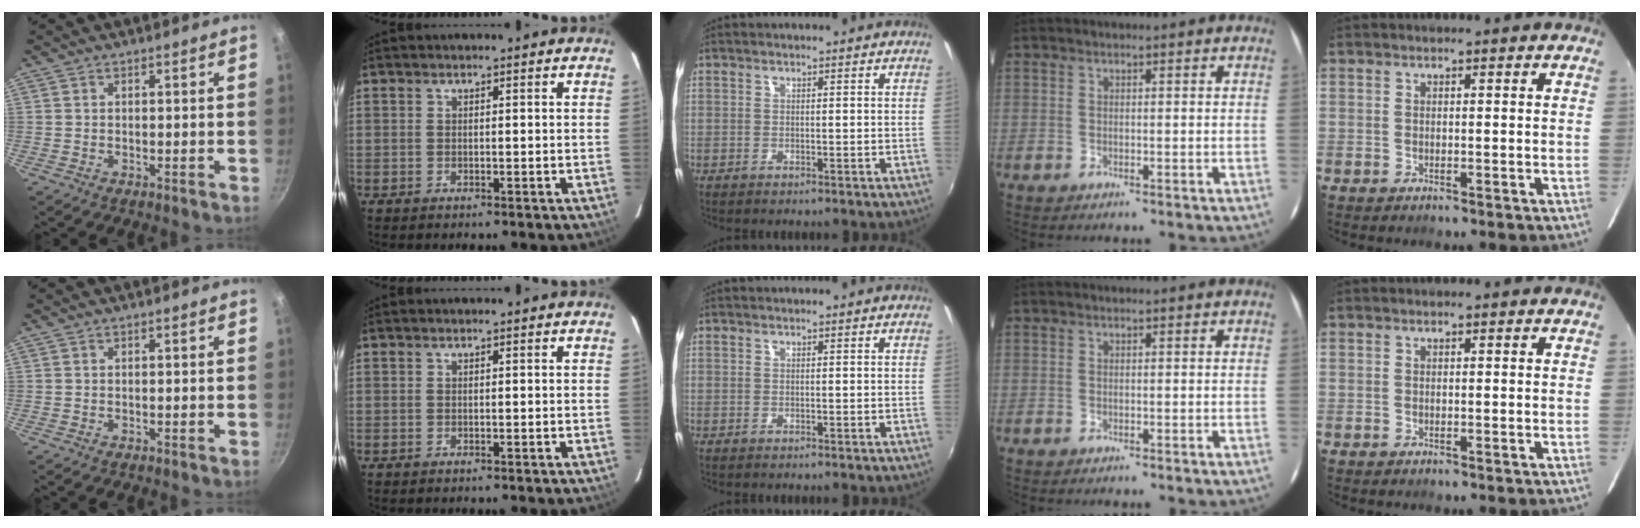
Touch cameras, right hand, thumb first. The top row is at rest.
{}